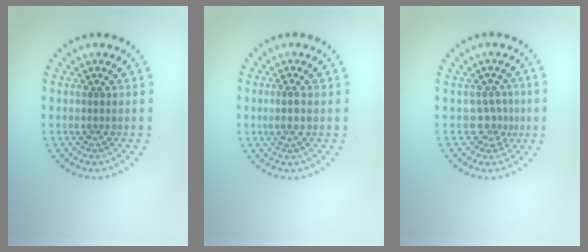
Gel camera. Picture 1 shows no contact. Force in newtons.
{"total": 1.5, "press": 1.3, "slide": 0.7}
{"total": 2.2, "press": 1.5, "slide": 1.6}